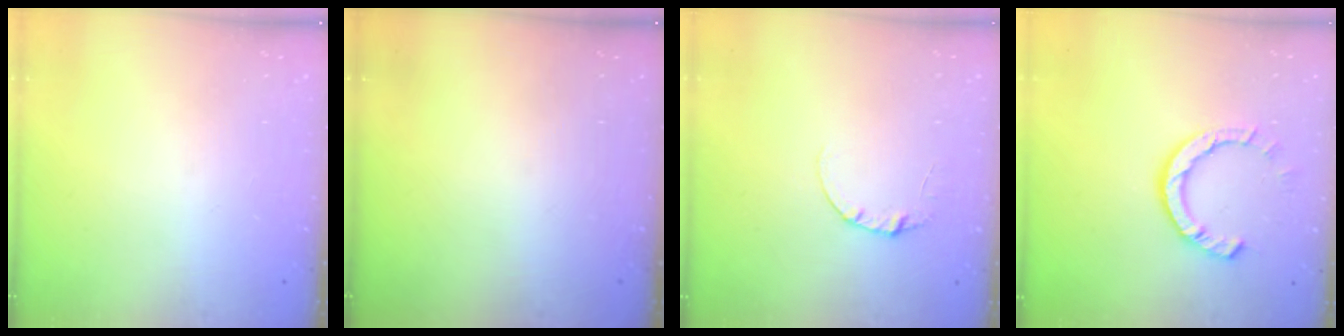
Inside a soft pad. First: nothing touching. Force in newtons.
{"total": 0.0}
{"total": 3.3, "press": 3.3, "slide": 0.4}
{"total": 9.0, "press": 8.9, "slide": 1.2}